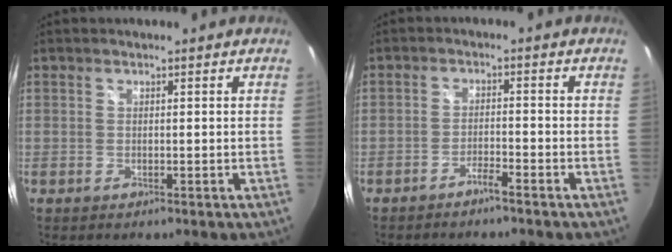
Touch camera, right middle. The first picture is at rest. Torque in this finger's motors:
{"motor_torque": [-0.38, 0.03, 0.01, 0.00]}